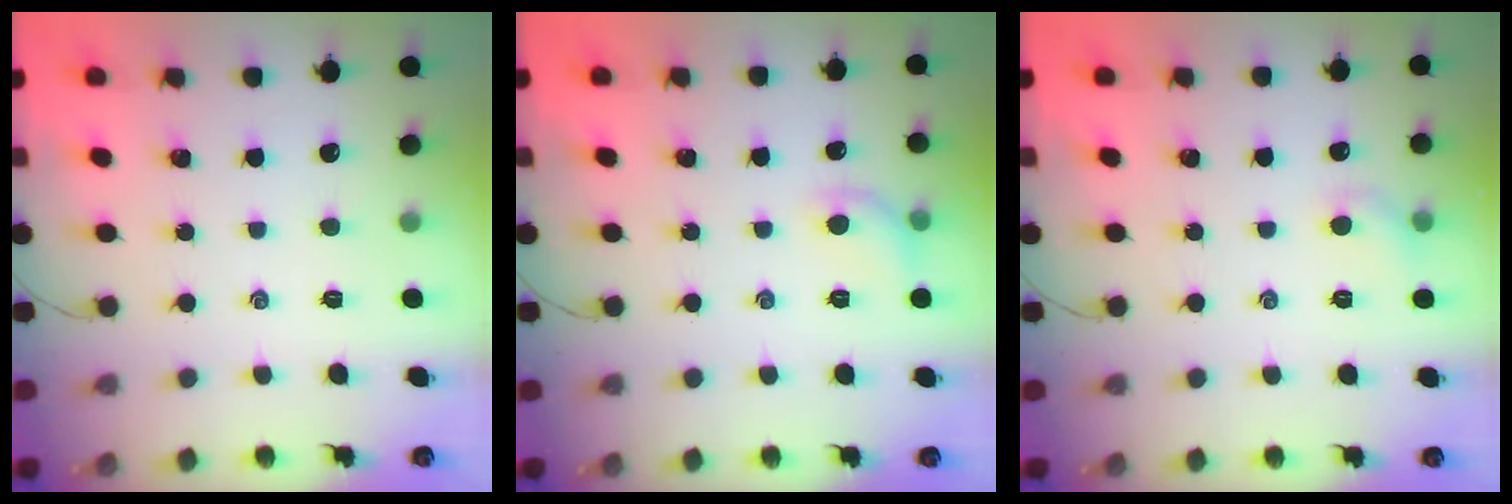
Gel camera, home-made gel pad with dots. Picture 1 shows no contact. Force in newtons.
{"total": 6.6, "press": 6.5, "slide": 1.3}
{"total": 5.8, "press": 5.7, "slide": 1.4}